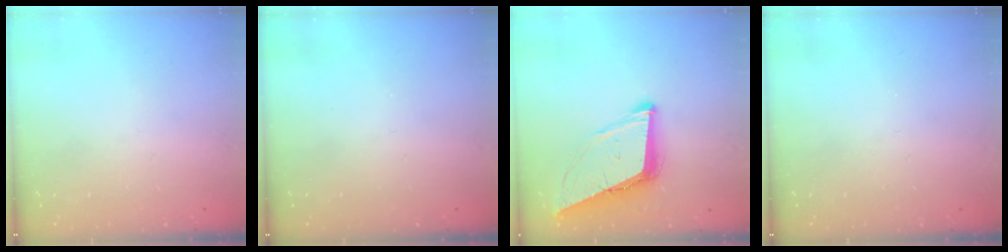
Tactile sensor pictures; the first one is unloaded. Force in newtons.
{"total": 0.0}
{"total": 10.9, "press": 10.3, "slide": 3.6}
{"total": 0.0}